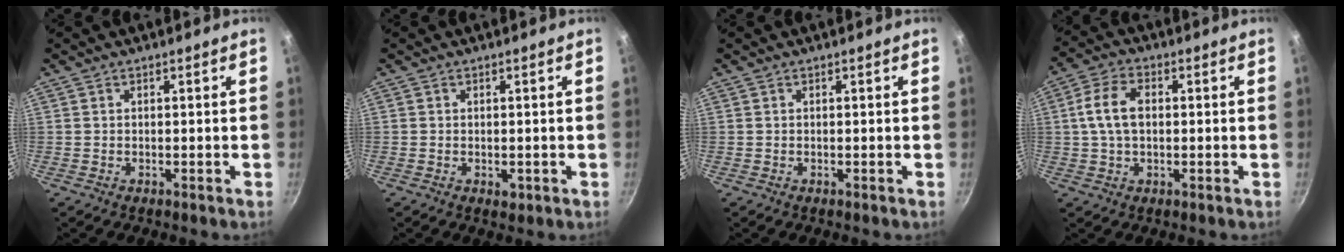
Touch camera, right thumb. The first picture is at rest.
{"total": 1.5, "force": [-0.3, 1.0, 1.0], "torque": [-0.014, -0.003, -0.004]}
{"total": 0.0}
{"total": 7.9, "force": [0.7, 5.0, 6.1], "torque": [-0.116, 0.020, 0.008]}